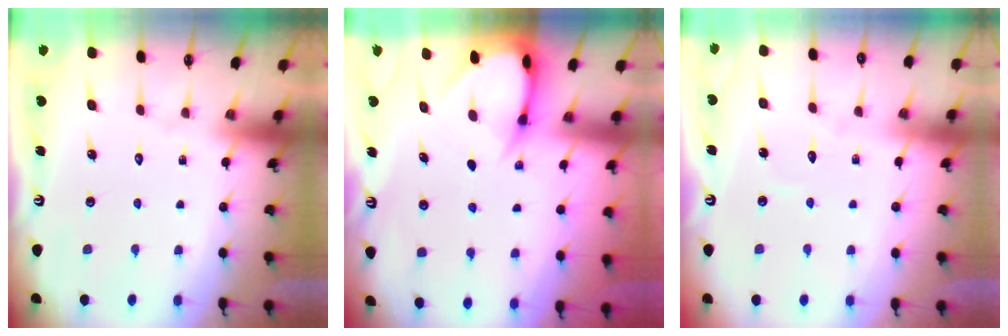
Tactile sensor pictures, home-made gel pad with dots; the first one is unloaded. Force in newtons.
{"total": 4.2, "press": 4.1, "slide": 0.6}
{"total": 4.1, "press": 4.0, "slide": 0.4}